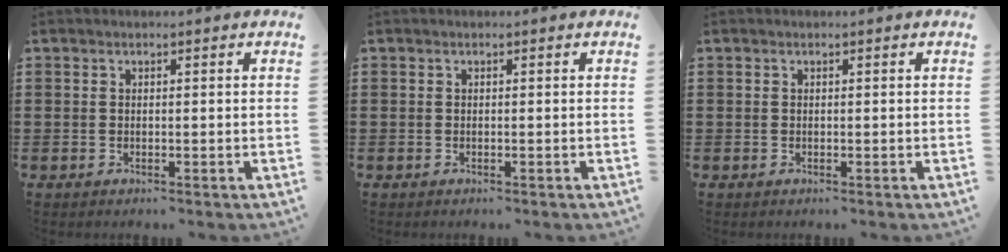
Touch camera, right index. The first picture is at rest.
{"total": 0.0}
{"total": 0.0}